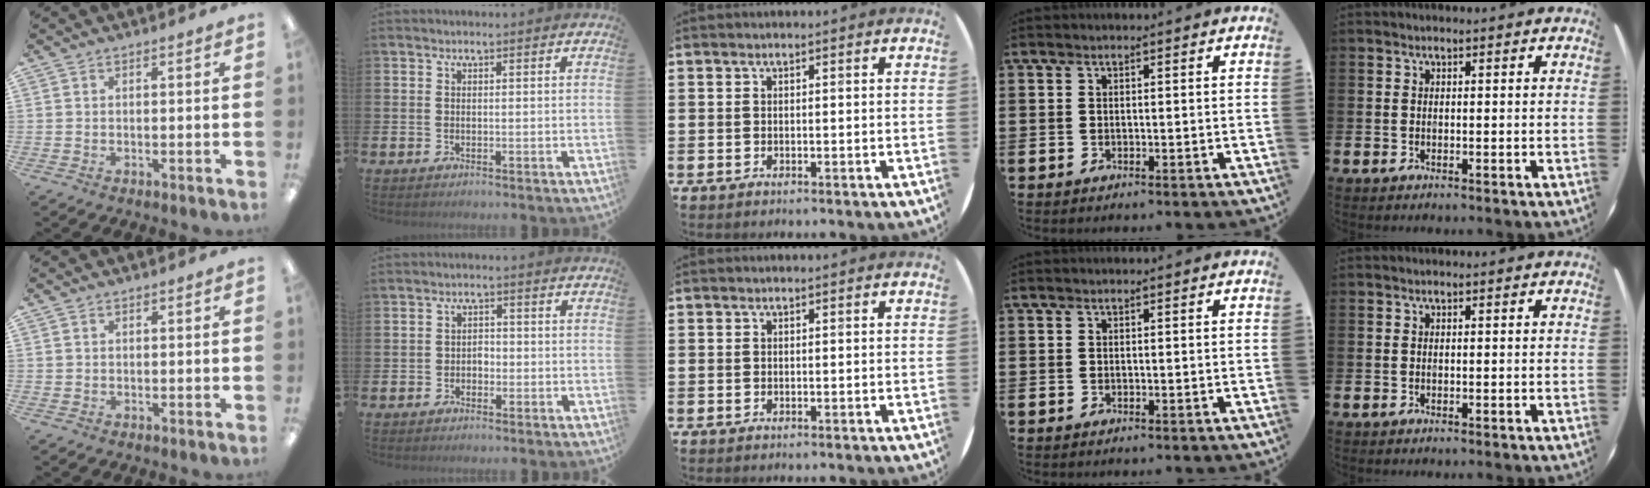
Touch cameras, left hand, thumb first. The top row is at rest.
{"thumb": {"total": 0.5, "force": [0.3, 0.4, -0.1], "torque": [0.002, 0.001, 0.006]}, "index": {"total": 1.8, "force": [-1.1, 1.4, 0.5], "torque": [-0.008, 0.004, -0.027]}}